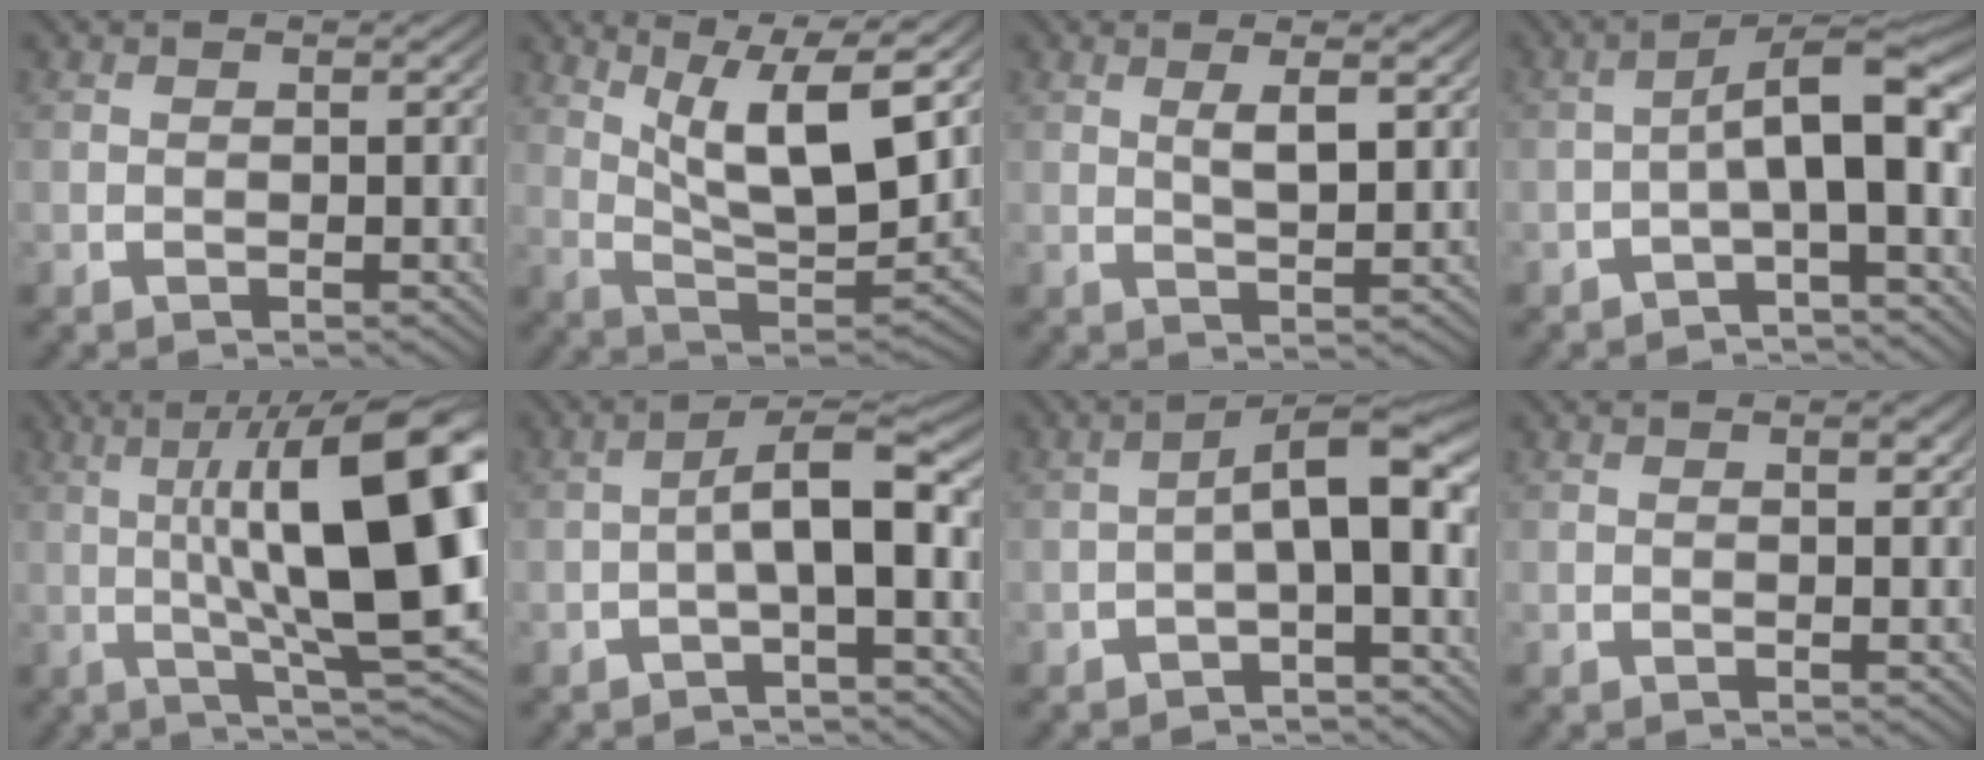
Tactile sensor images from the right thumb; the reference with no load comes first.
{"total": 12.7, "force": [4.1, 6.7, 10.0], "torque": [-0.168, -0.019, 0.064]}
{"total": 2.5, "force": [1.3, 0.6, 2.0], "torque": [-0.037, -0.001, 0.029]}
{"total": 7.5, "force": [-0.8, 4.0, 6.2], "torque": [-0.091, -0.013, -0.012]}
{"total": 17.5, "force": [2.2, 7.4, 15.7], "torque": [-0.216, -0.030, 0.037]}
{"total": 5.9, "force": [-0.4, 2.8, 5.1], "torque": [-0.087, -0.008, -0.006]}
{"total": 6.9, "force": [-0.5, 3.8, 5.8], "torque": [-0.077, -0.004, -0.013]}
{"total": 0.6, "force": [0.4, 0.2, 0.5], "torque": [-0.003, -0.001, 0.007]}